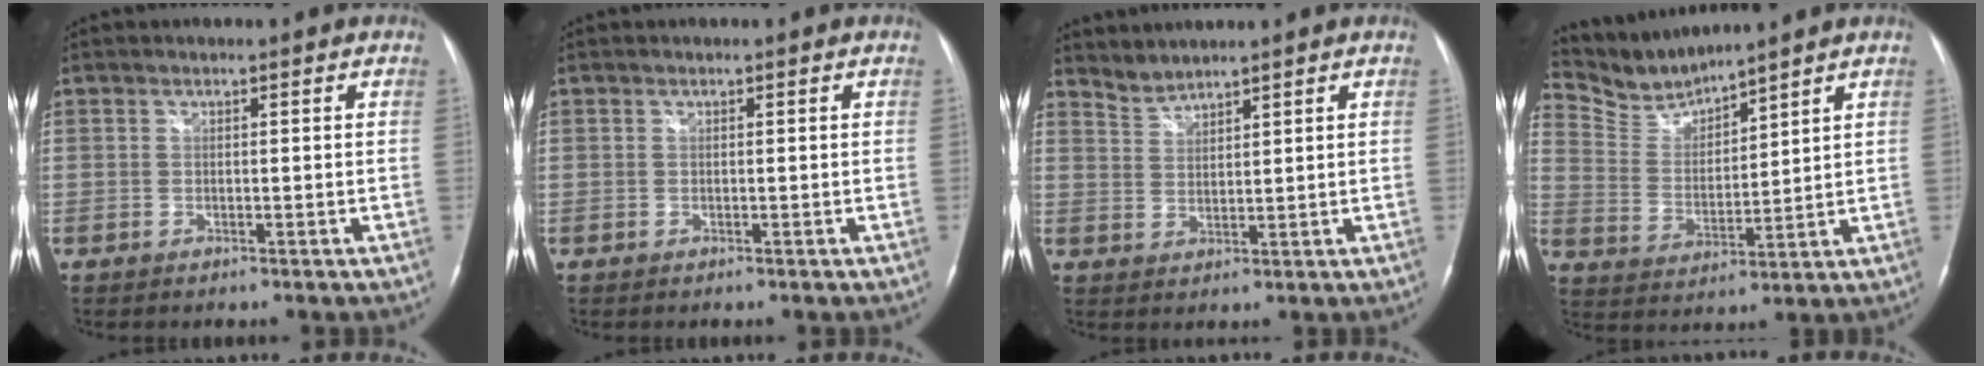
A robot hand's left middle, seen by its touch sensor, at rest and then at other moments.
{"total": 0.0}
{"total": 2.7, "force": [2.7, -0.1, -0.4], "torque": [0.005, 0.002, 0.060]}
{"total": 7.7, "force": [7.6, 0.0, 0.5], "torque": [-0.032, 0.006, 0.169]}